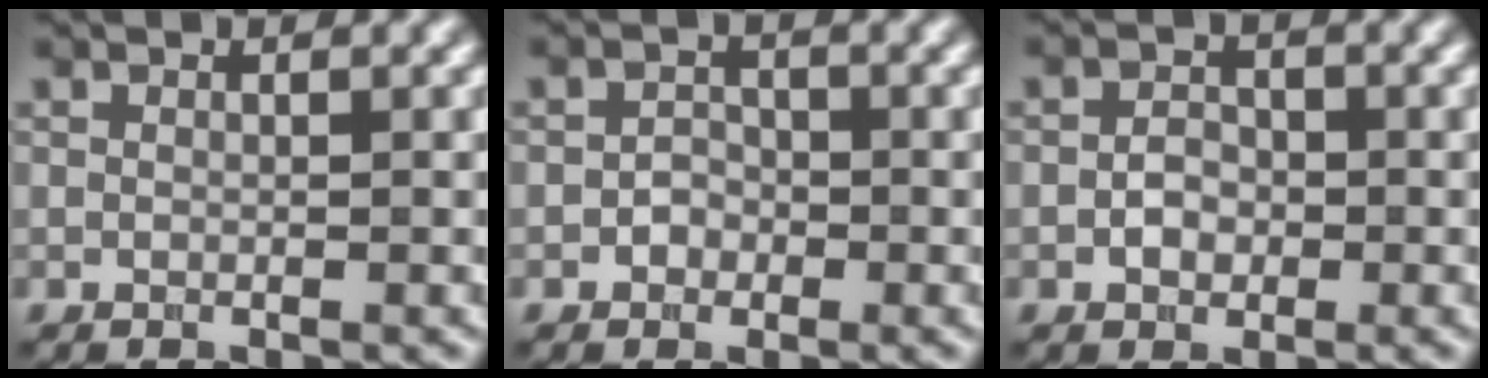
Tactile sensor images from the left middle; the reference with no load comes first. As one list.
[{"total": 1.4, "force": [-0.6, 1.2, 0.5], "torque": [-0.005, 0.002, -0.011]}, {"total": 1.9, "force": [-0.5, 1.5, 1.2], "torque": [-0.021, 0.003, -0.013]}]